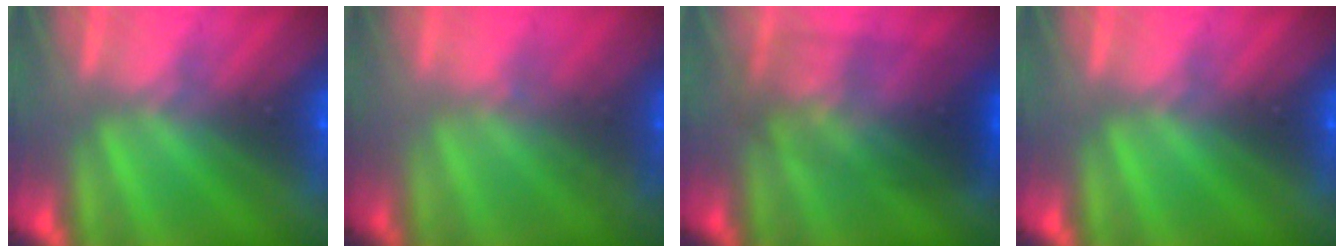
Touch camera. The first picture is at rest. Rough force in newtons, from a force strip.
{"total": 1.8}
{"total": 2.9}
{"total": 0.0}